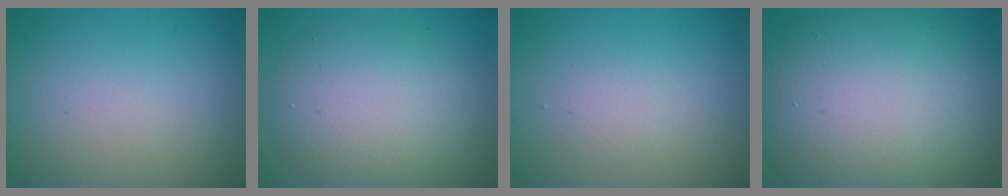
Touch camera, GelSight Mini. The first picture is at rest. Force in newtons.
{"total": 6.8, "press": 6.8, "slide": 0.3}
{"total": 1.2, "press": 1.2, "slide": 0.0}
{"total": 12.6, "press": 12.6, "slide": 1.5}